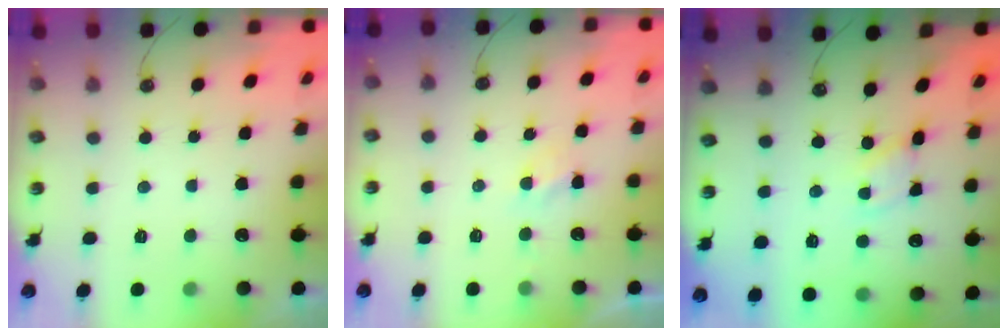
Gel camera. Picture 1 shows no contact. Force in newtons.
{"total": 2.8, "press": 2.8, "slide": 0.2}
{"total": 1.5, "press": 1.5, "slide": 0.0}